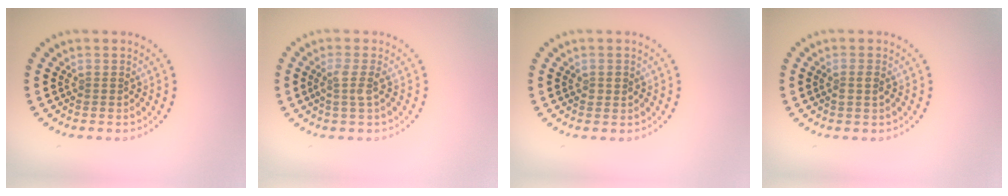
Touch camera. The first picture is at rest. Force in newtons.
{"total": 1.7, "press": 1.3, "slide": 1.2}
{"total": 0.9, "press": 0.9, "slide": 0.1}
{"total": 1.1, "press": 1.1, "slide": 0.3}